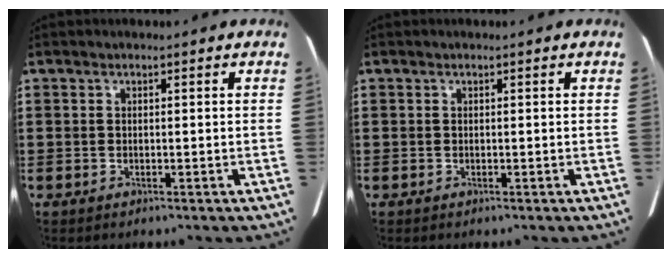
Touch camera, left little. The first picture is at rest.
{"total": 0.0}